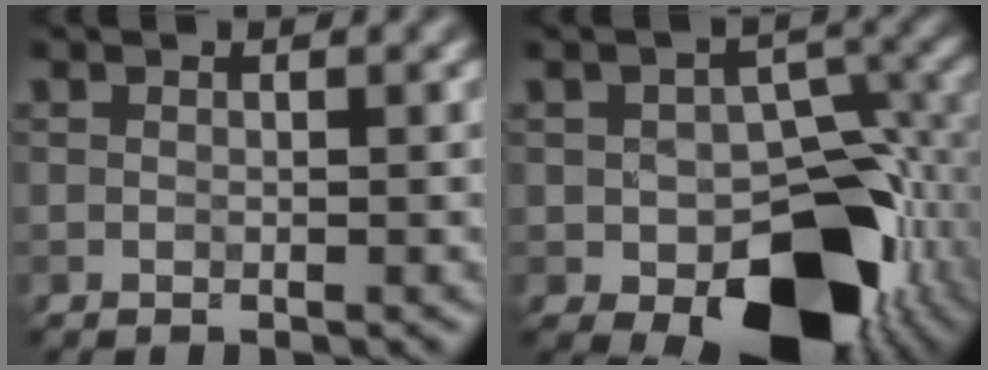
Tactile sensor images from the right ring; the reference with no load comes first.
{"total": 11.4, "force": [-4.3, 6.9, 8.1], "torque": [-0.099, -0.008, -0.059]}